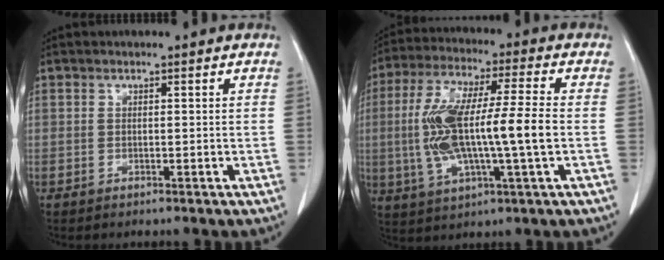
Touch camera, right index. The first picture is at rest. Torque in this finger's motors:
{"motor_torque": [2.14, 0.00, 1.05, 0.21]}